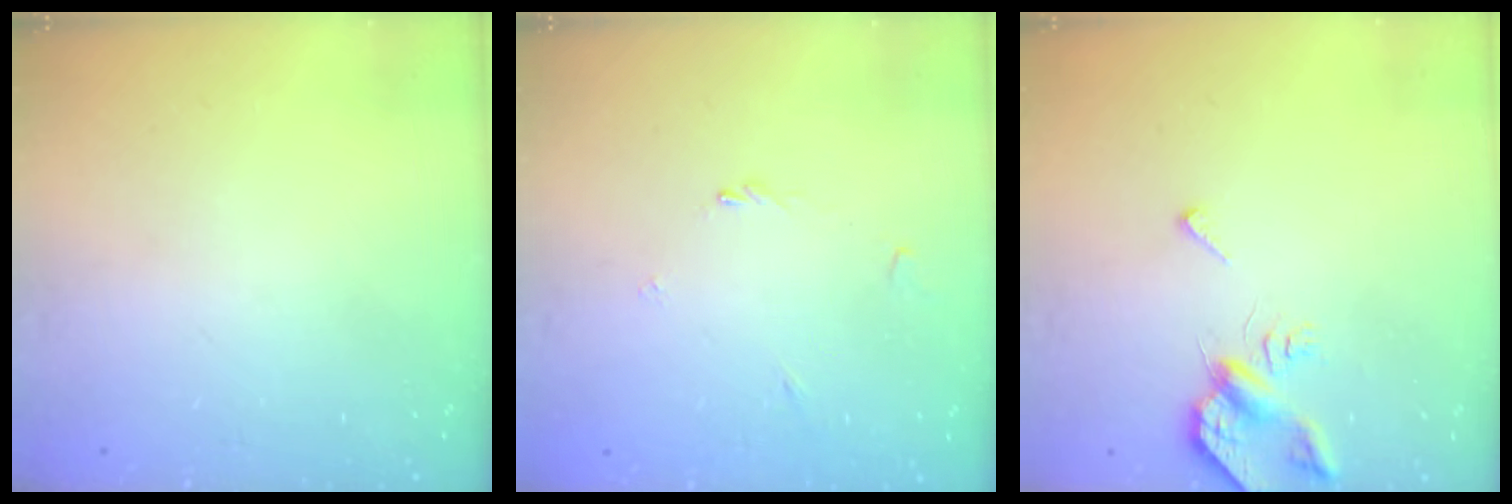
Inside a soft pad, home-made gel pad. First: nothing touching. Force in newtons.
{"total": 1.2, "press": 1.2, "slide": 0.4}
{"total": 5.5, "press": 5.4, "slide": 1.0}